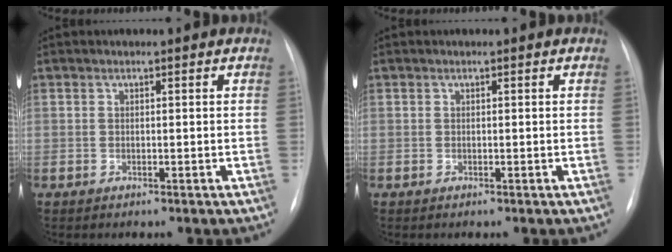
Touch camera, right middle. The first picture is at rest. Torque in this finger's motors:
{"motor_torque": [-0.22, -0.23, -0.01, 0.00]}